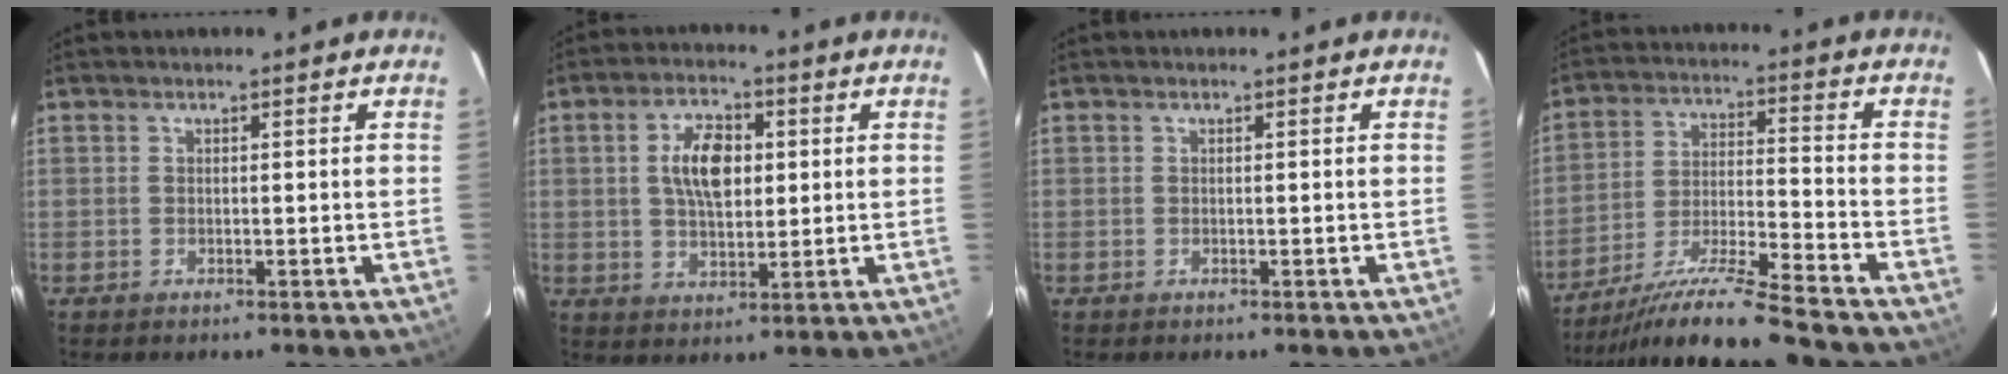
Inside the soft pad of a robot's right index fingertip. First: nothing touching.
{"total": 8.5, "force": [1.6, 4.6, 7.0], "torque": [-0.127, 0.014, 0.032]}
{"total": 0.0}
{"total": 16.8, "force": [-14.8, -0.7, 7.9], "torque": [-0.158, -0.029, -0.253]}